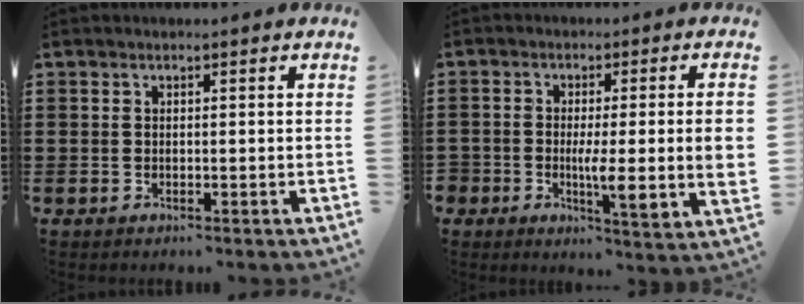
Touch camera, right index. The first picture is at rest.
{"total": 6.4, "force": [-1.1, 1.5, 6.1], "torque": [-0.106, -0.007, -0.022]}